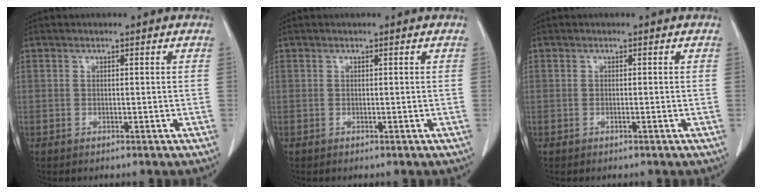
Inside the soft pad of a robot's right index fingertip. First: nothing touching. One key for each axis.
{"total": 0.0}
{"total": 0.0}